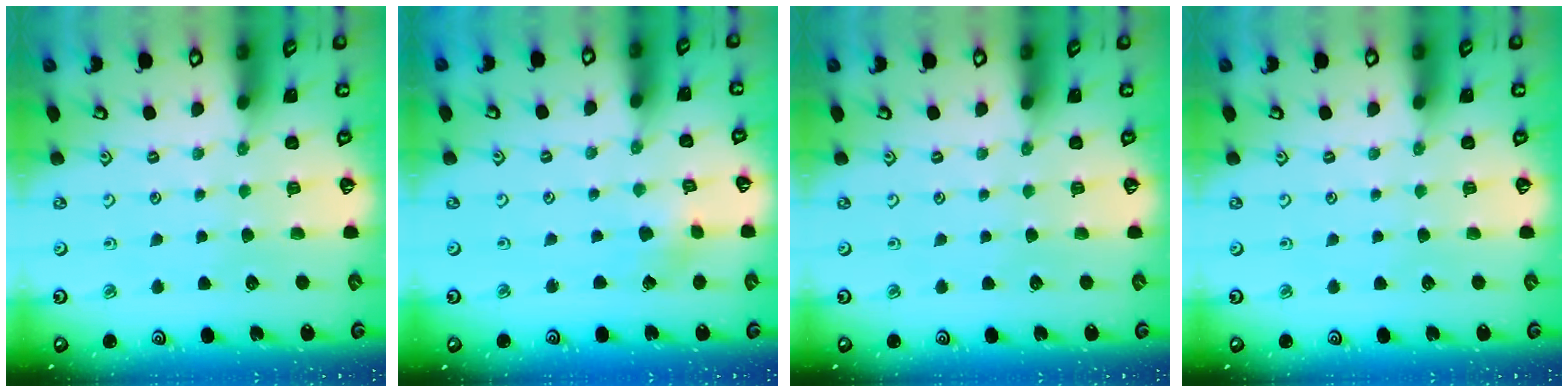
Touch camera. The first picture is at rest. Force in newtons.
{"total": 2.2, "press": 2.2, "slide": 0.2}
{"total": 0.0}
{"total": 0.0}